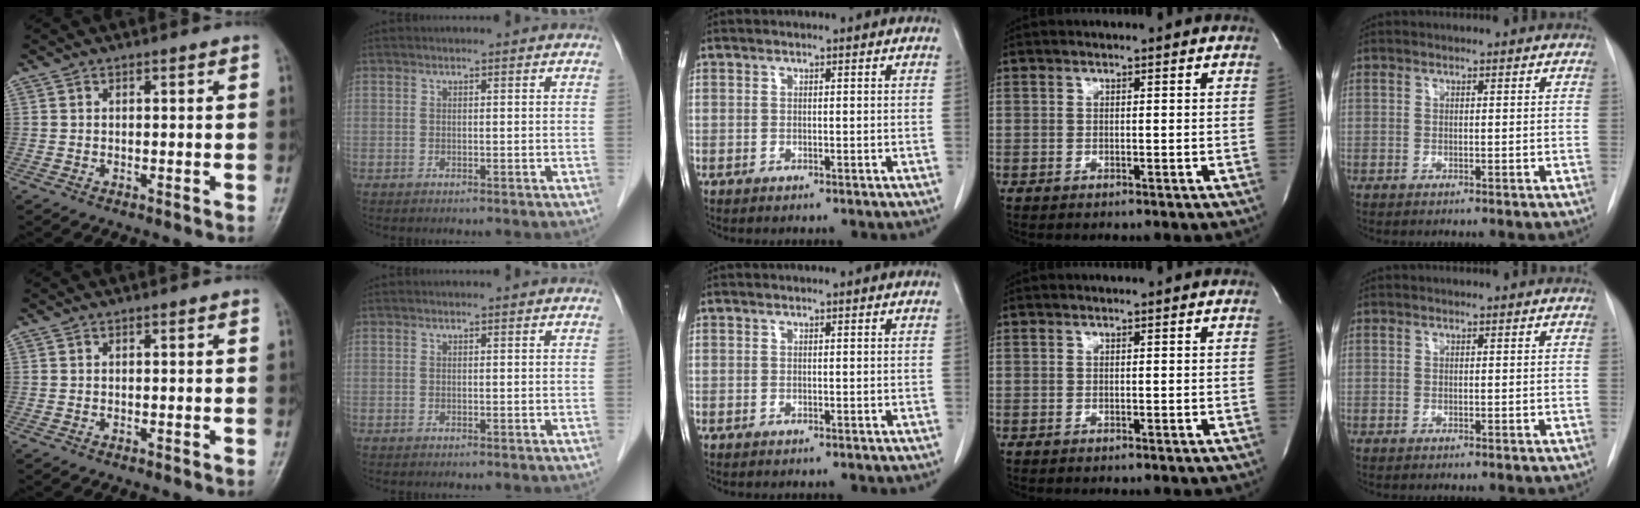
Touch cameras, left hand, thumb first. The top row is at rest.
{}